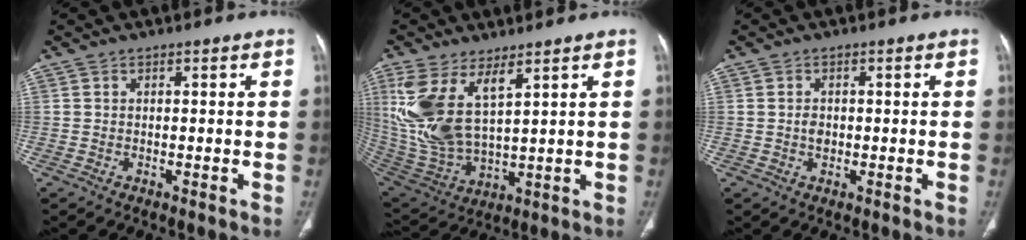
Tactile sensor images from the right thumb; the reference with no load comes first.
{"total": 14.8, "force": [6.4, 6.5, 11.6], "torque": [-0.252, -0.025, 0.148]}
{"total": 1.7, "force": [0.0, 1.3, 1.1], "torque": [-0.016, 0.001, 0.000]}